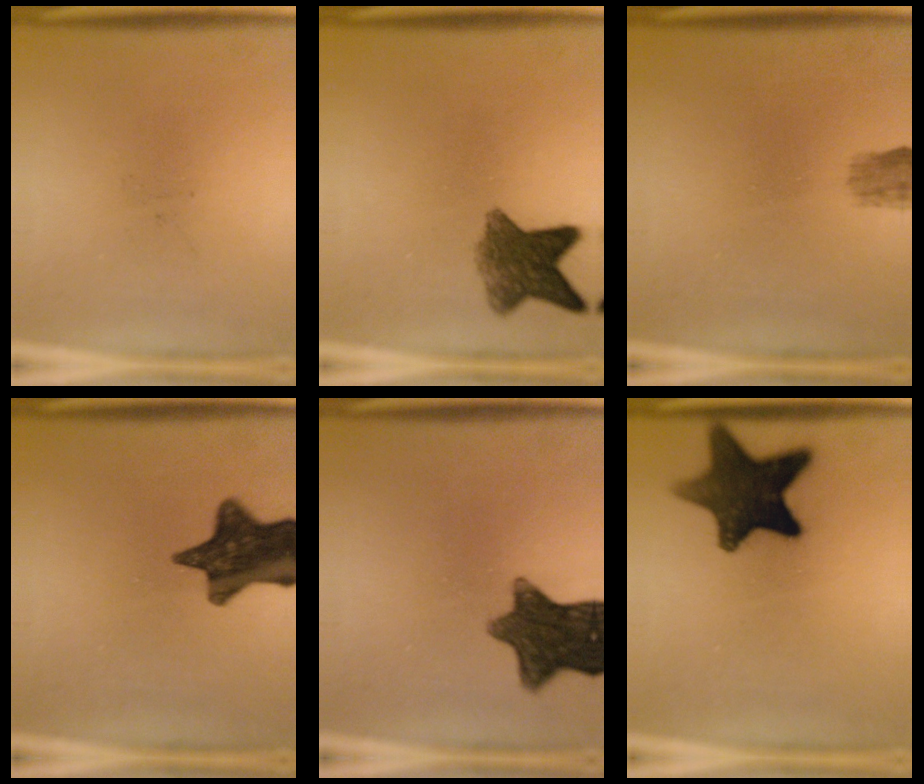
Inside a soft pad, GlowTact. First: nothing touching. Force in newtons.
{"total": 7.4}
{"total": 2.3}
{"total": 13.7}
{"total": 11.4}
{"total": 14.4}